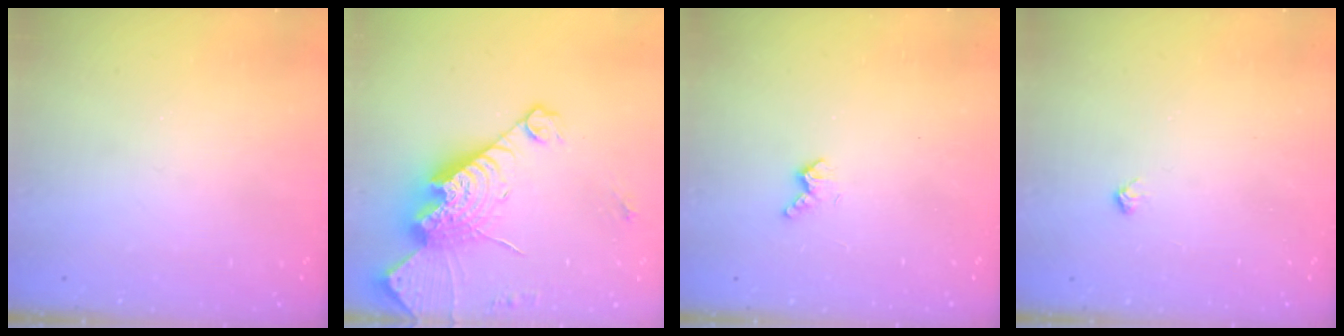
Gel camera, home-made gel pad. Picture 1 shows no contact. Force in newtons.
{"total": 19.3, "press": 19.3, "slide": 1.6}
{"total": 2.6, "press": 2.6, "slide": 0.6}
{"total": 6.2, "press": 6.1, "slide": 0.7}